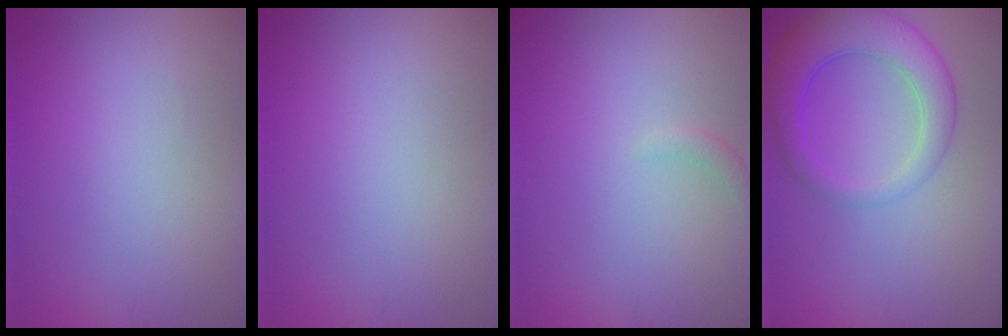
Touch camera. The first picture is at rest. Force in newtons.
{"total": 0.0}
{"total": 0.9, "press": 0.8, "slide": 0.1}
{"total": 5.7, "press": 5.7, "slide": 0.4}